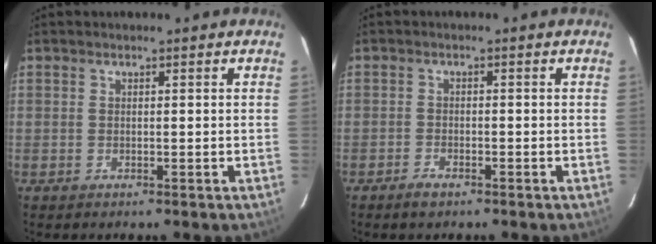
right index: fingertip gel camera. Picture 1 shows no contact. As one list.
[{"total": 2.2, "force": [-1.7, 0.8, 1.0], "torque": [-0.025, 0.000, -0.033]}]